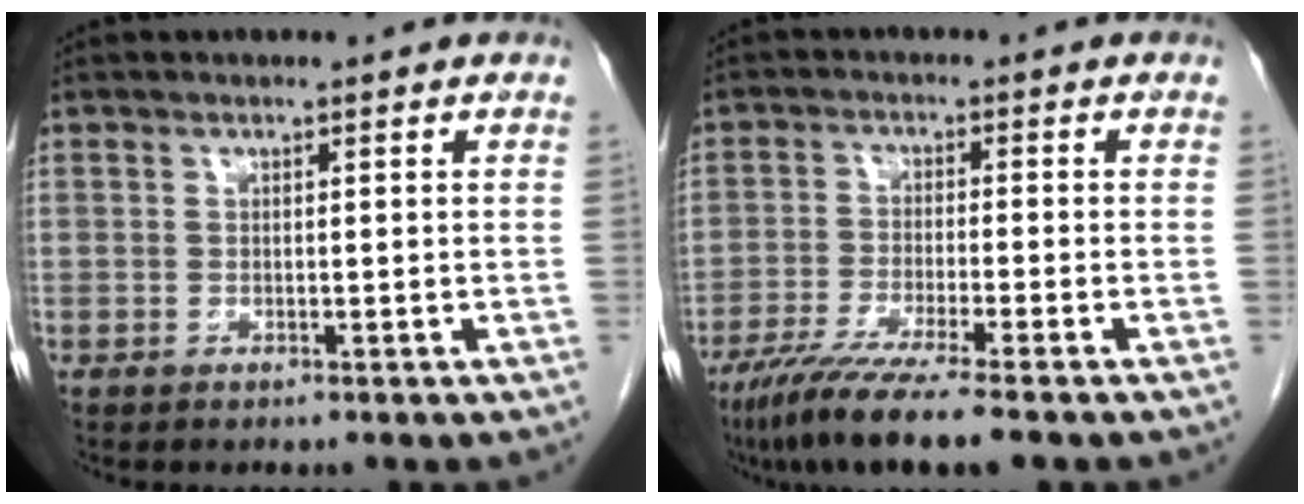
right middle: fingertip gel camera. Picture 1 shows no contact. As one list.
[{"total": 9.6, "force": [-7.2, -0.5, 6.3], "torque": [-0.105, -0.029, -0.121]}]